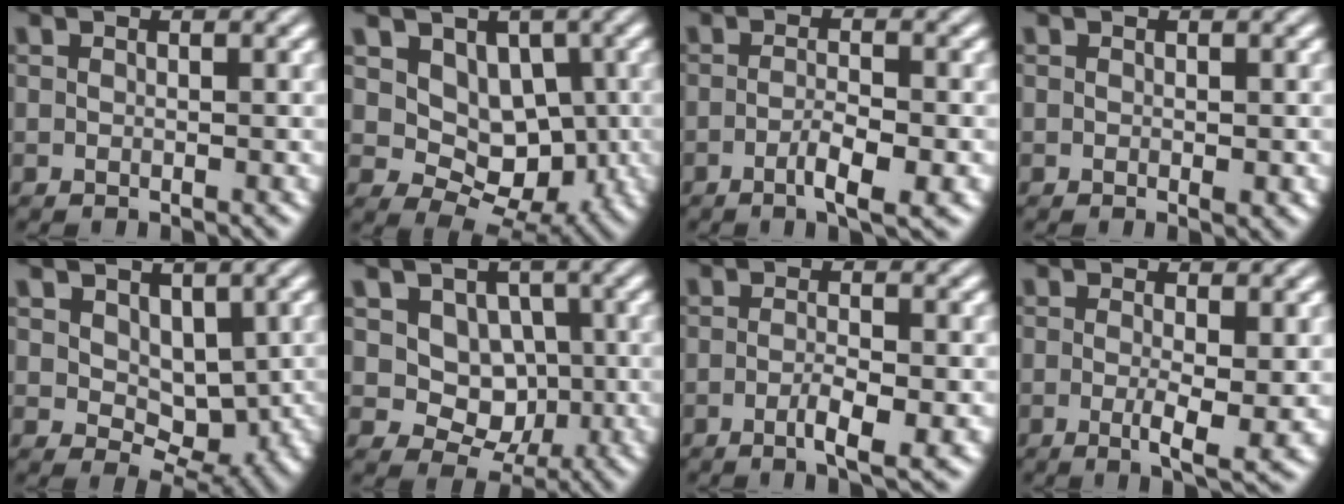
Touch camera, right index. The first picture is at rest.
{"total": 7.8, "force": [0.3, 5.9, 5.1], "torque": [-0.092, -0.035, 0.016]}
{"total": 3.2, "force": [-1.7, 0.0, 2.7], "torque": [-0.042, -0.005, -0.028]}
{"total": 0.6, "force": [-0.2, 0.4, 0.5], "torque": [-0.007, -0.003, -0.002]}
{"total": 3.7, "force": [0.2, 2.4, 2.8], "torque": [-0.030, -0.029, 0.028]}
{"total": 8.3, "force": [0.1, 7.5, 3.7], "torque": [-0.077, -0.031, 0.001]}
{"total": 2.8, "force": [-1.4, 0.0, 2.5], "torque": [-0.041, -0.005, -0.024]}
{"total": 3.6, "force": [-0.9, 0.4, 3.5], "torque": [-0.058, -0.019, -0.010]}